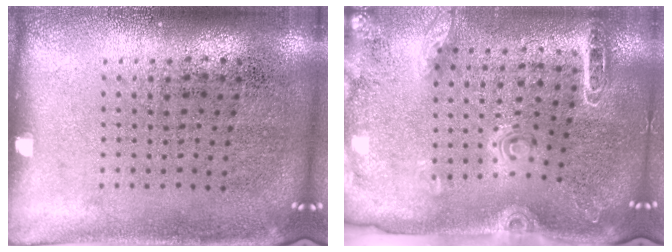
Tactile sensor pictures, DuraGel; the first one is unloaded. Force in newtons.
{"total": 1.9, "press": 1.9, "slide": 0.3}